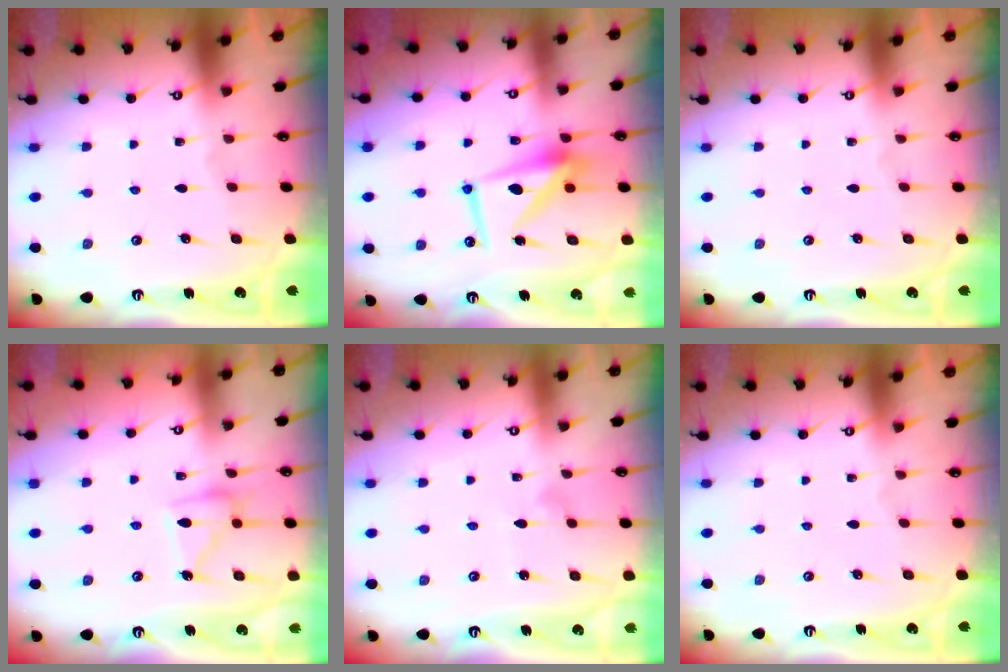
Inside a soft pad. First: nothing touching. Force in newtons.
{"total": 11.2, "press": 11.1, "slide": 0.8}
{"total": 0.0}
{"total": 11.6, "press": 11.5, "slide": 0.8}
{"total": 5.2, "press": 5.2, "slide": 0.3}
{"total": 0.0}